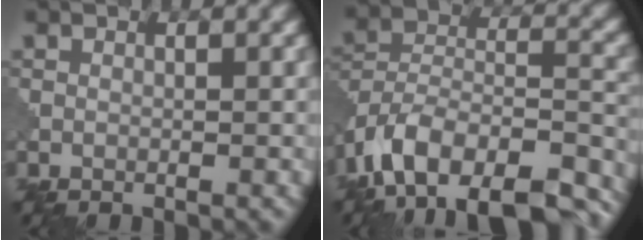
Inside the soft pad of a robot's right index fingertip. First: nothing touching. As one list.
[{"total": 15.4, "force": [-11.6, 7.0, 7.3], "torque": [-0.131, 0.005, -0.163]}]